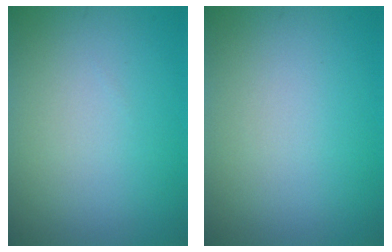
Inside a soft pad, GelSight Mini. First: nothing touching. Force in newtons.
{"total": 0.0}